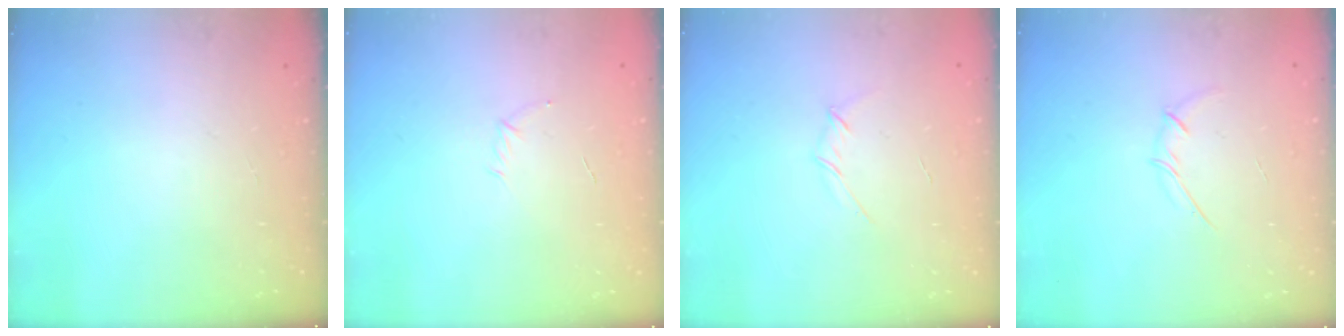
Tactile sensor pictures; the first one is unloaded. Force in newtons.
{"total": 3.2, "press": 3.1, "slide": 0.7}
{"total": 2.6, "press": 2.5, "slide": 0.8}
{"total": 3.8, "press": 3.7, "slide": 0.9}